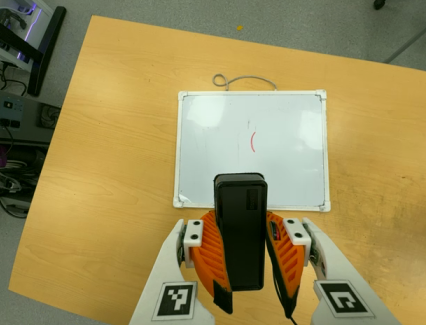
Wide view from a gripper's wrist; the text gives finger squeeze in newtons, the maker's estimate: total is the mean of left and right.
{"total": 11.6, "left": 9.9, "right": 13.4}